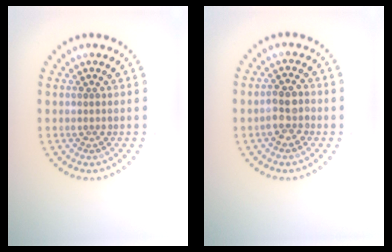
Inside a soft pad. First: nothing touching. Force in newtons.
{"total": 2.2, "press": 2.1, "slide": 0.6}